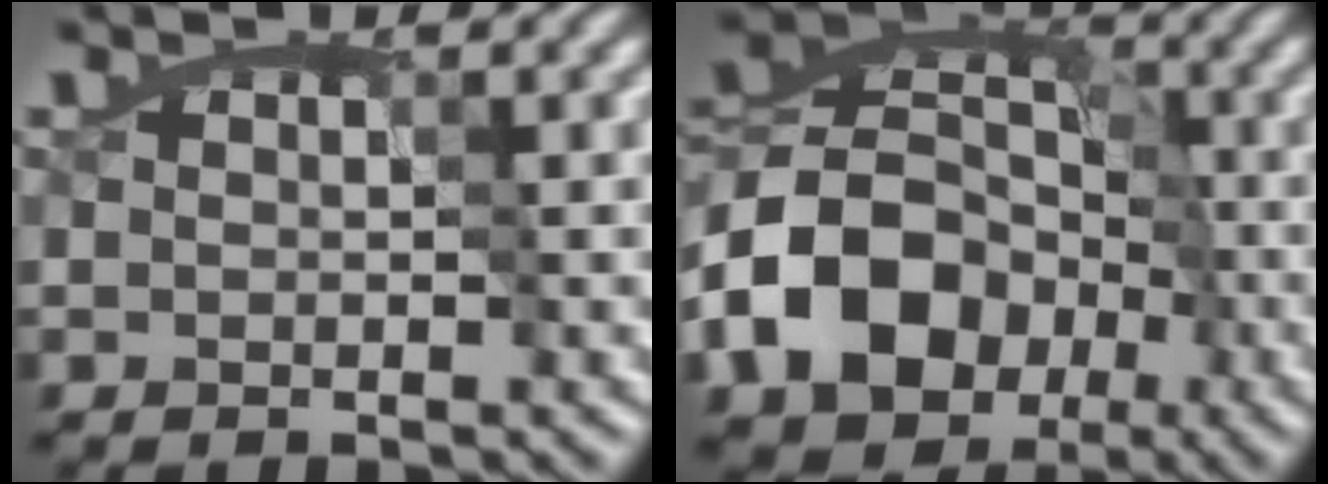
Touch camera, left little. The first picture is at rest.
{"total": 11.6, "force": [-6.1, 8.5, 5.2], "torque": [-0.103, 0.001, -0.120]}